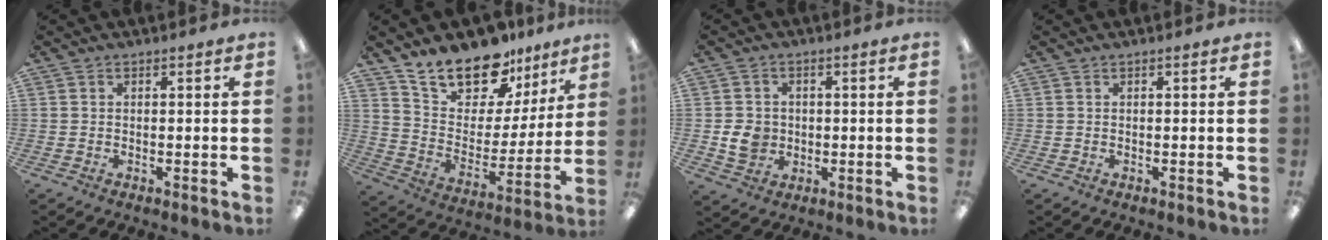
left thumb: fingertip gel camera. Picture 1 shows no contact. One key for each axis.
{"total": 16.6, "fx": 14.2, "fy": 7.3, "fz": 4.8, "tx": -0.096, "ty": -0.111, "tz": 0.259}
{"total": 6.0, "fx": -0.7, "fy": 5.4, "fz": 2.6, "tx": -0.046, "ty": 0.003, "tz": -0.013}
{"total": 0.0}